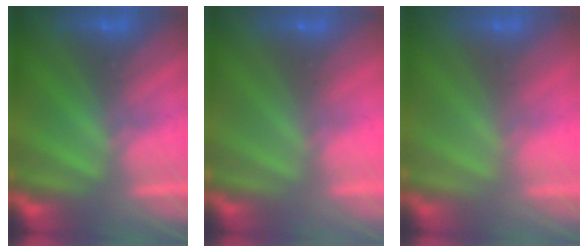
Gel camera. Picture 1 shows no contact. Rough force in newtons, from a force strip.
{"total": 2.8}
{"total": 6.4}